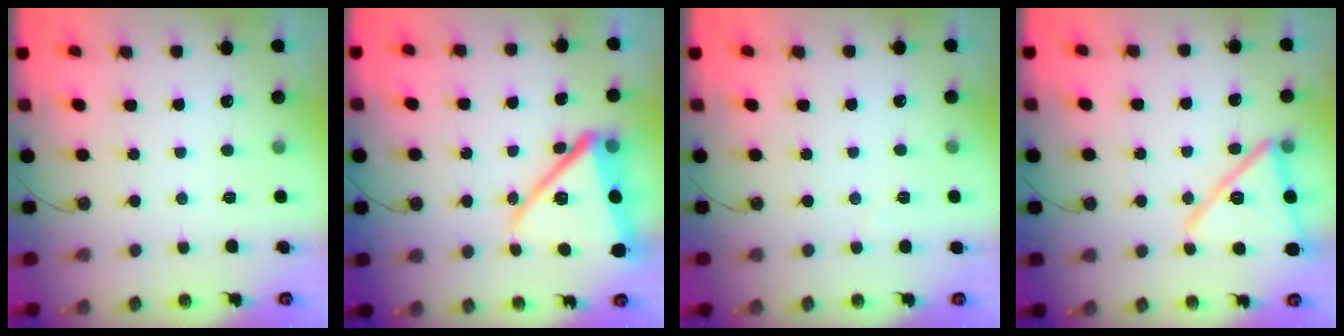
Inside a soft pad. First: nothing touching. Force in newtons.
{"total": 18.4, "press": 18.3, "slide": 2.2}
{"total": 1.6, "press": 1.4, "slide": 0.6}
{"total": 15.5, "press": 14.2, "slide": 6.4}